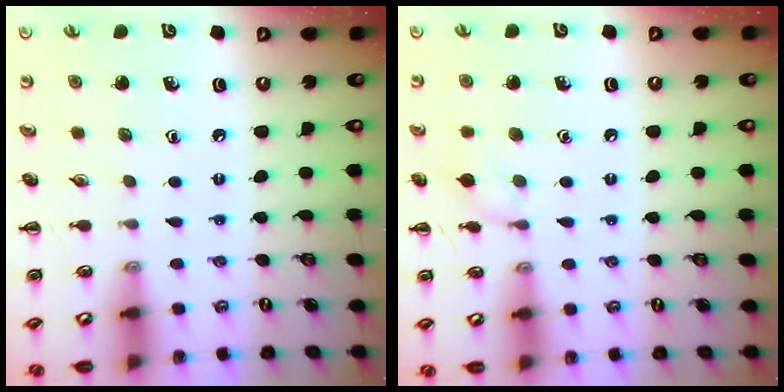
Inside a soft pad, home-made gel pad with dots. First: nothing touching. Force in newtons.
{"total": 6.2, "press": 5.9, "slide": 1.9}